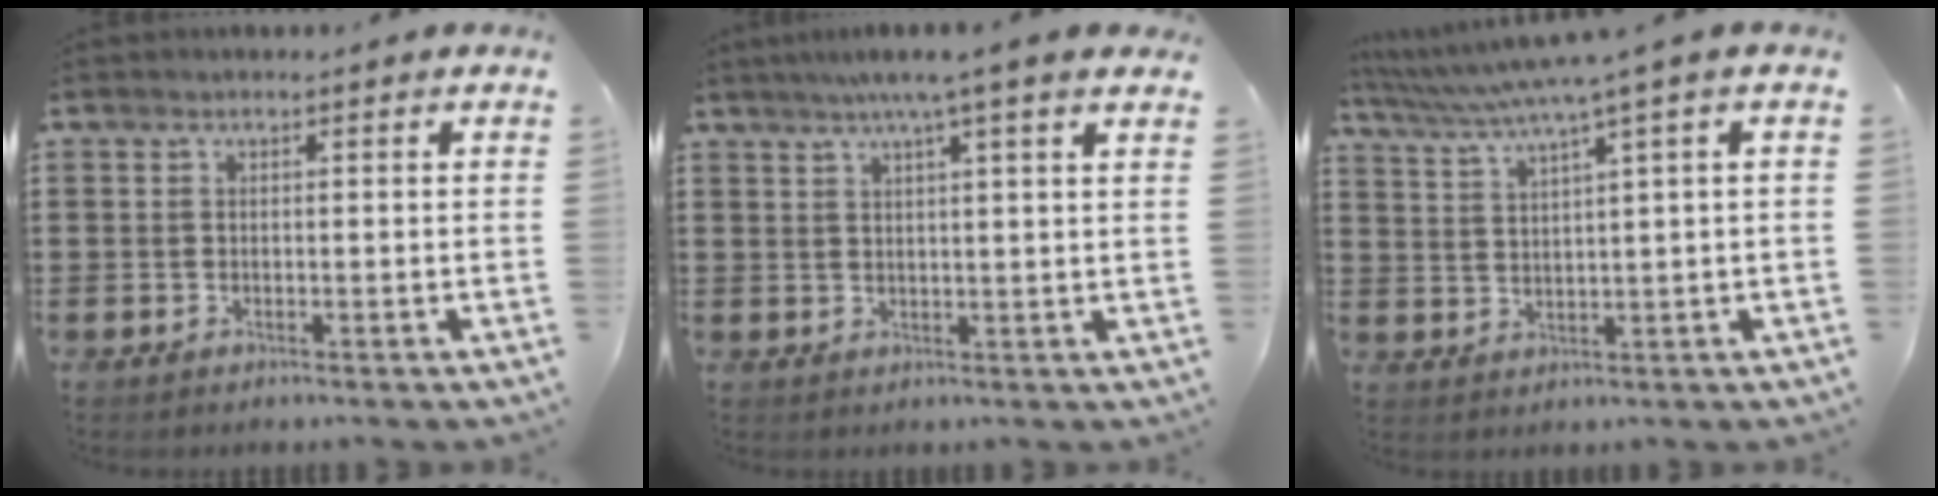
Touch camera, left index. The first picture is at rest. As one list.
[{"total": 4.8, "force": [3.3, -0.5, 3.4], "torque": [-0.075, -0.001, 0.057]}, {"total": 4.7, "force": [3.0, -0.6, 3.5], "torque": [-0.079, -0.021, 0.047]}]